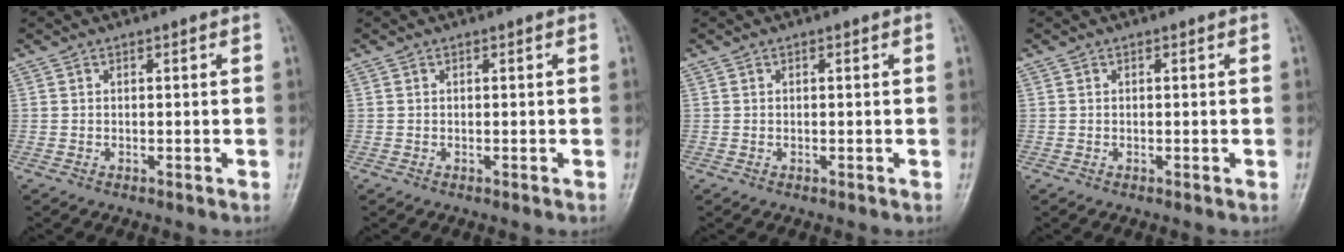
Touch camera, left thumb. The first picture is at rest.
{"total": 0.0}
{"total": 0.0}
{"total": 0.0}